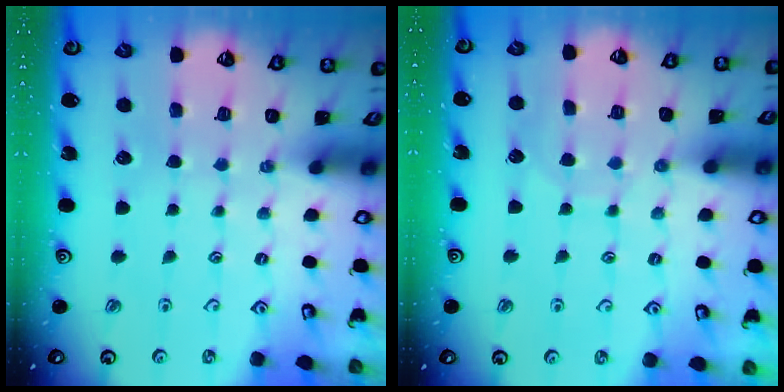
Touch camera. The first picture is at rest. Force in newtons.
{"total": 4.0, "press": 4.0, "slide": 0.4}